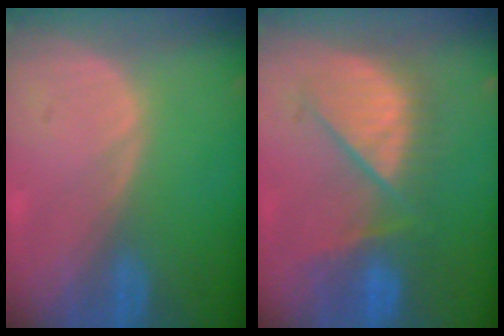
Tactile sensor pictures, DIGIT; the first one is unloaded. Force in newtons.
{"total": 8.8, "press": 8.7, "slide": 1.4}